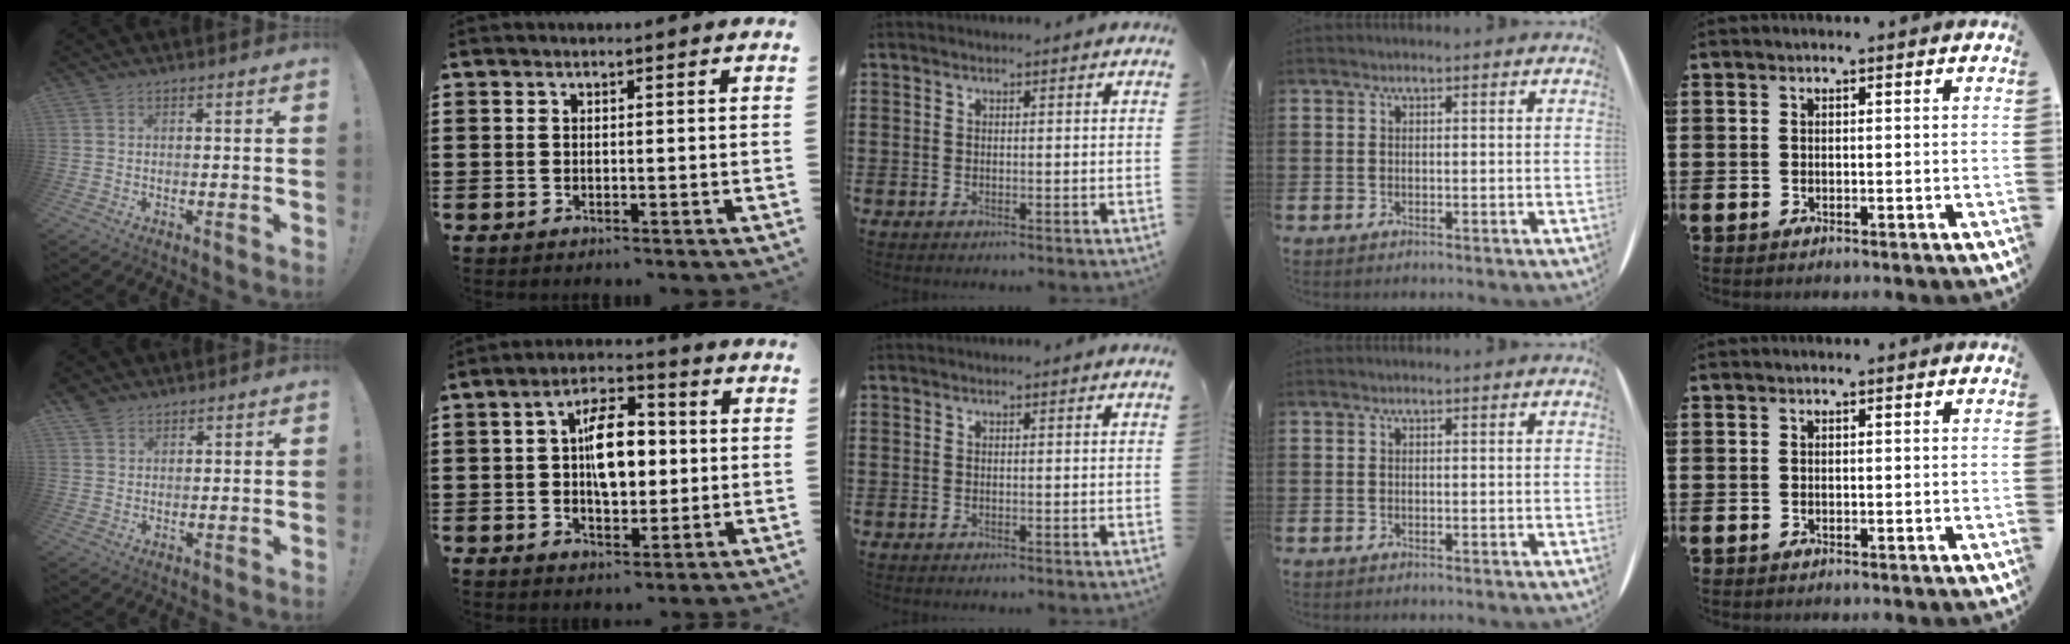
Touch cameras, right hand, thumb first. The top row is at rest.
{"thumb": {"total": 3.0, "force": [2.4, 1.7, 0.7], "torque": [-0.009, -0.013, 0.044]}, "index": {"total": 8.9, "force": [0.9, 4.5, 7.7], "torque": [-0.132, 0.010, 0.013]}}